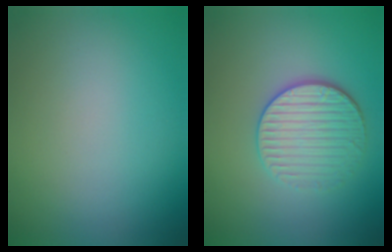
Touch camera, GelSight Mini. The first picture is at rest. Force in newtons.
{"total": 3.6, "press": 3.3, "slide": 1.4}